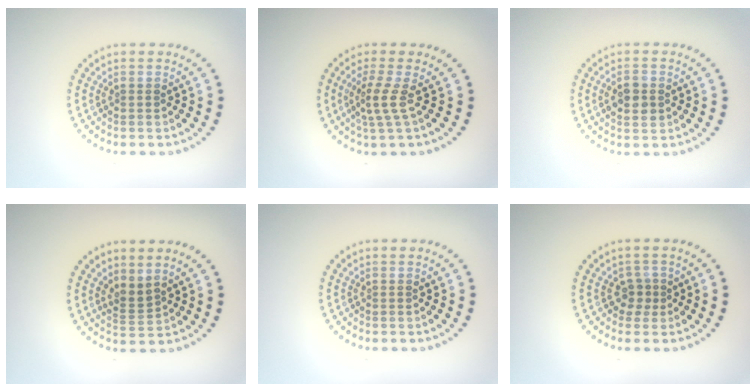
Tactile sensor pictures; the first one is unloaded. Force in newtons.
{"total": 2.4, "press": 1.6, "slide": 1.8}
{"total": 2.6, "press": 2.6, "slide": 0.1}
{"total": 1.8, "press": 1.4, "slide": 1.1}
{"total": 0.0}
{"total": 1.5, "press": 1.2, "slide": 0.9}